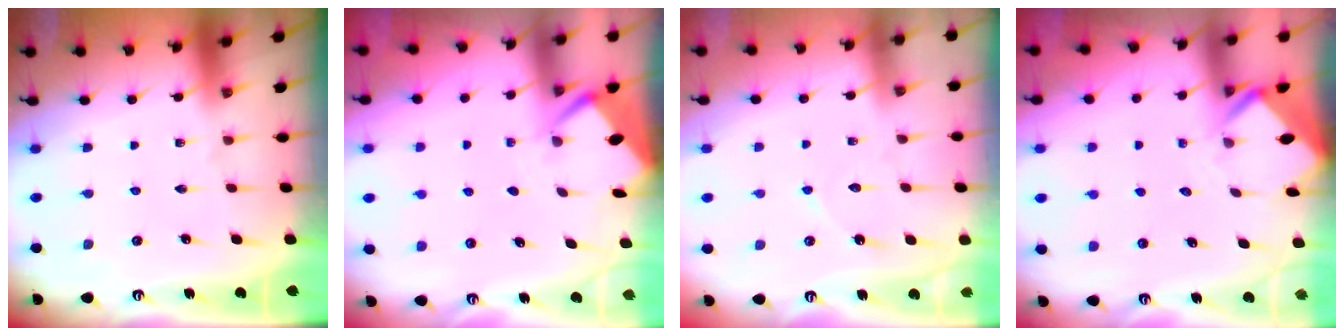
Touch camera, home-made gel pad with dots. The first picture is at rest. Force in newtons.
{"total": 2.8, "press": 2.7, "slide": 0.4}
{"total": 4.1, "press": 4.1, "slide": 0.5}
{"total": 2.7, "press": 2.7, "slide": 0.1}